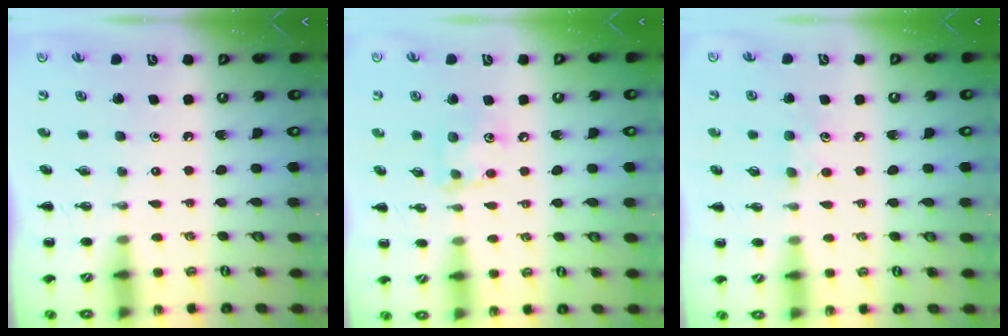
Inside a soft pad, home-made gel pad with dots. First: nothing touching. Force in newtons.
{"total": 7.5, "press": 7.5, "slide": 0.5}
{"total": 5.8, "press": 5.6, "slide": 1.6}